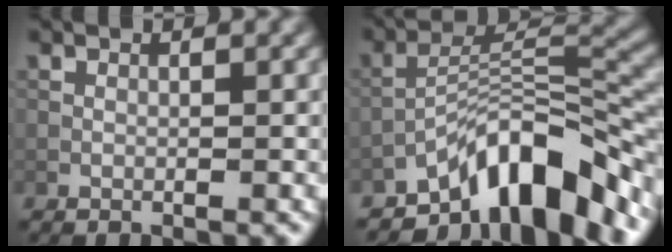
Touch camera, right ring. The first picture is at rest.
{"total": 9.7, "force": [-6.9, 2.9, 6.2], "torque": [-0.083, 0.013, -0.123]}